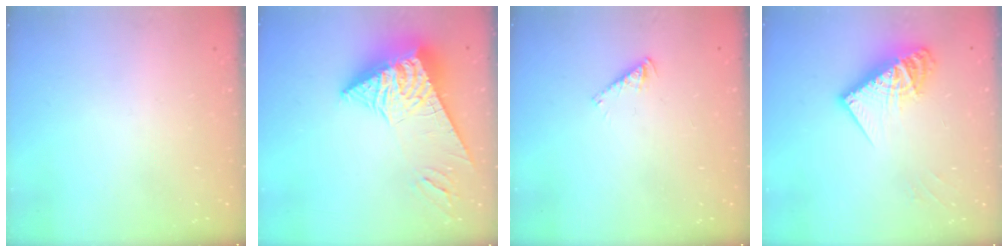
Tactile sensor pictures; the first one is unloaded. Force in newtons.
{"total": 12.9, "press": 12.8, "slide": 1.3}
{"total": 2.5, "press": 2.5, "slide": 0.0}
{"total": 14.8, "press": 14.7, "slide": 1.3}